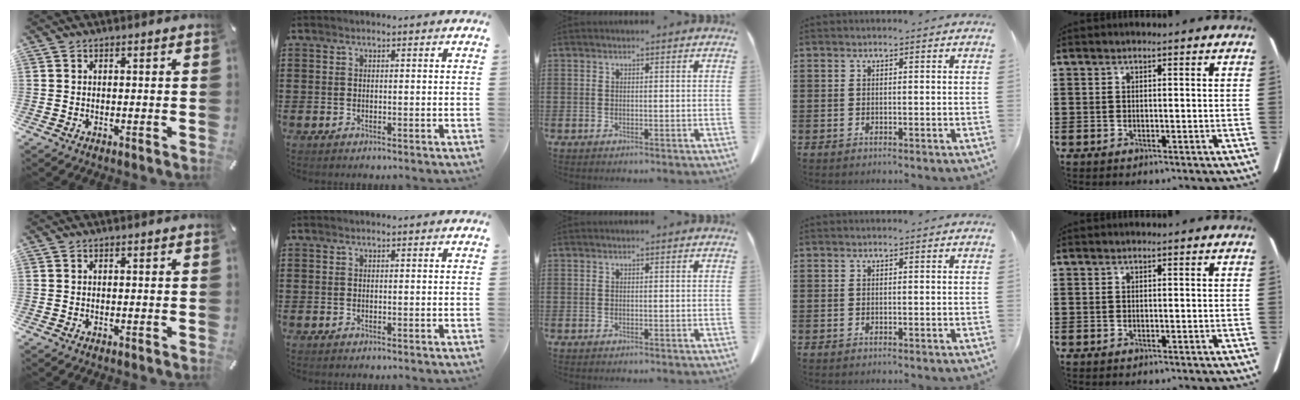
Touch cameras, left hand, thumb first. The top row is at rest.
{}